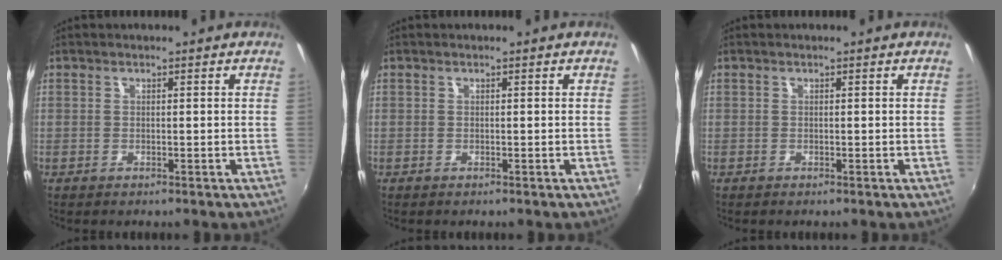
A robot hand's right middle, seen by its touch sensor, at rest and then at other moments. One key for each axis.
{"total": 0.0}
{"total": 0.0}